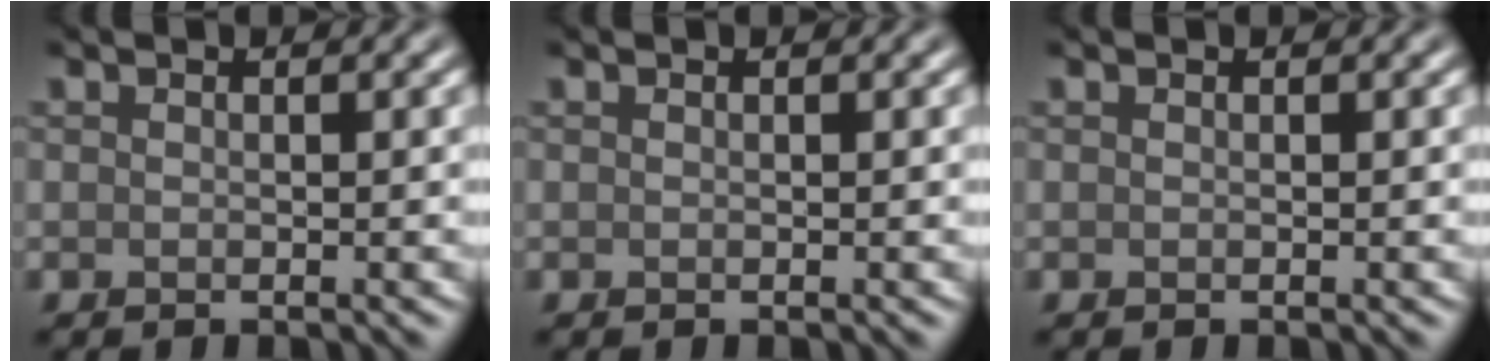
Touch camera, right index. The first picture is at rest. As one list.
[{"total": 0.0}, {"total": 0.0}]